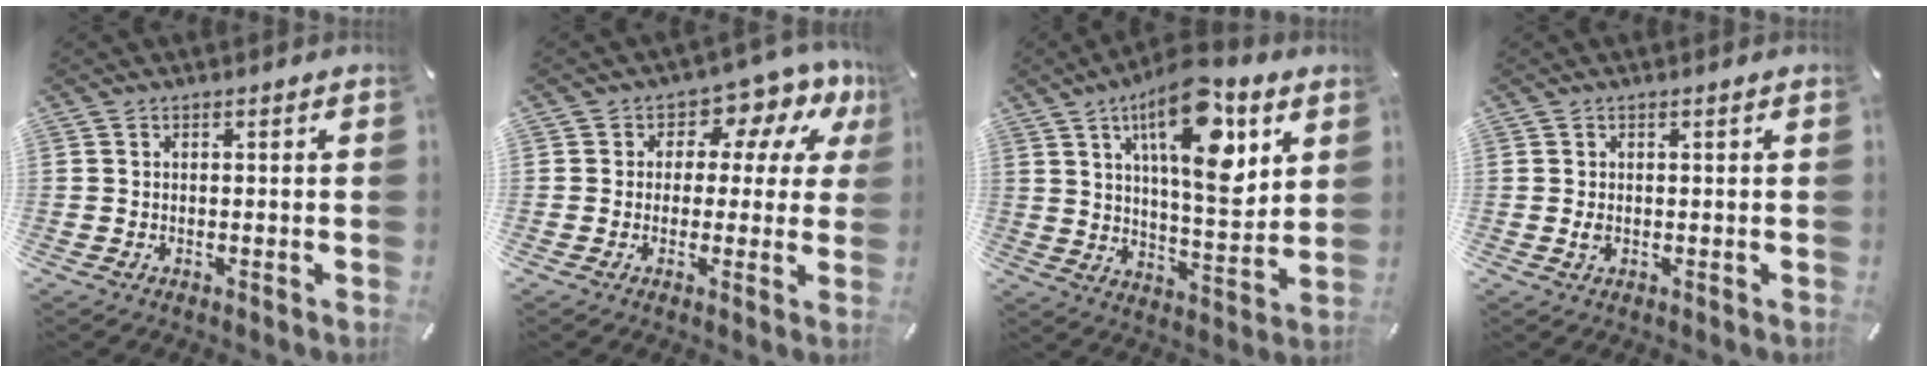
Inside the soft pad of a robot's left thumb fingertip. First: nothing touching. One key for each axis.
{"total": 8.7, "fx": 3.5, "fy": 6.1, "fz": 5.1, "tx": -0.066, "ty": -0.022, "tz": 0.059}
{"total": 18.6, "fx": 9.3, "fy": 7.3, "fz": 14.4, "tx": -0.247, "ty": -0.036, "tz": 0.145}
{"total": 1.2, "fx": 0.0, "fy": 0.5, "fz": 1.1, "tx": -0.020, "ty": 0.000, "tz": 0.000}